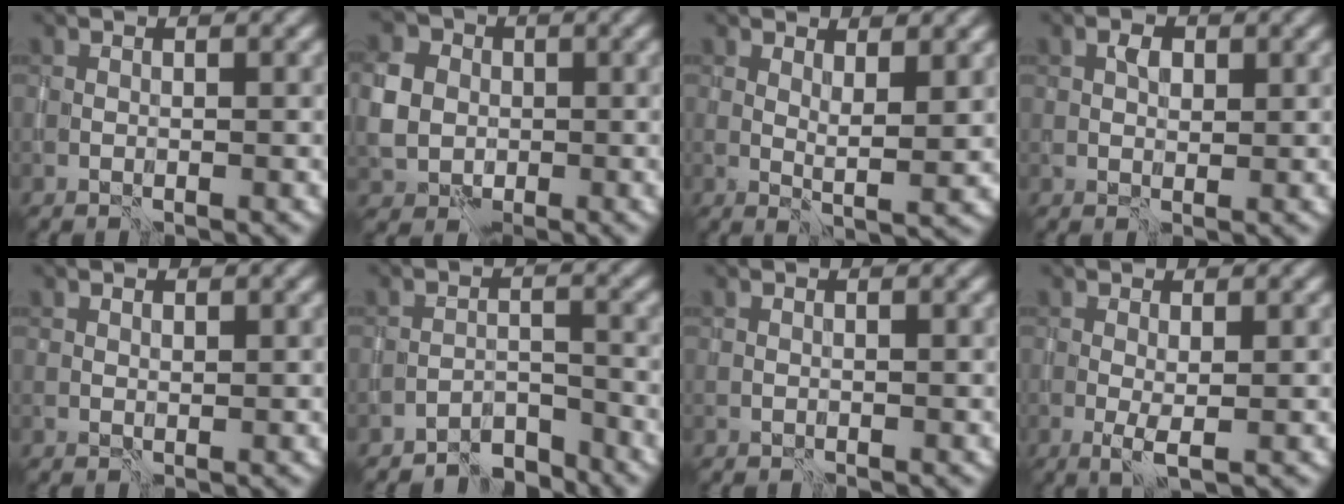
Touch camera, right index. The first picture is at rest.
{"total": 5.0, "force": [0.3, 4.5, 2.1], "torque": [-0.062, 0.007, 0.002]}
{"total": 3.2, "force": [1.6, 1.0, 2.6], "torque": [-0.041, -0.010, 0.030]}
{"total": 1.7, "force": [0.6, 1.2, 1.0], "torque": [-0.019, 0.001, 0.012]}
{"total": 0.7, "force": [0.6, 0.3, 0.1], "torque": [-0.001, -0.001, 0.015]}
{"total": 3.3, "force": [-3.2, 0.5, 0.1], "torque": [0.008, 0.008, -0.062]}
{"total": 0.0}
{"total": 1.6, "force": [-0.1, 0.2, 1.6], "torque": [-0.031, -0.005, -0.002]}